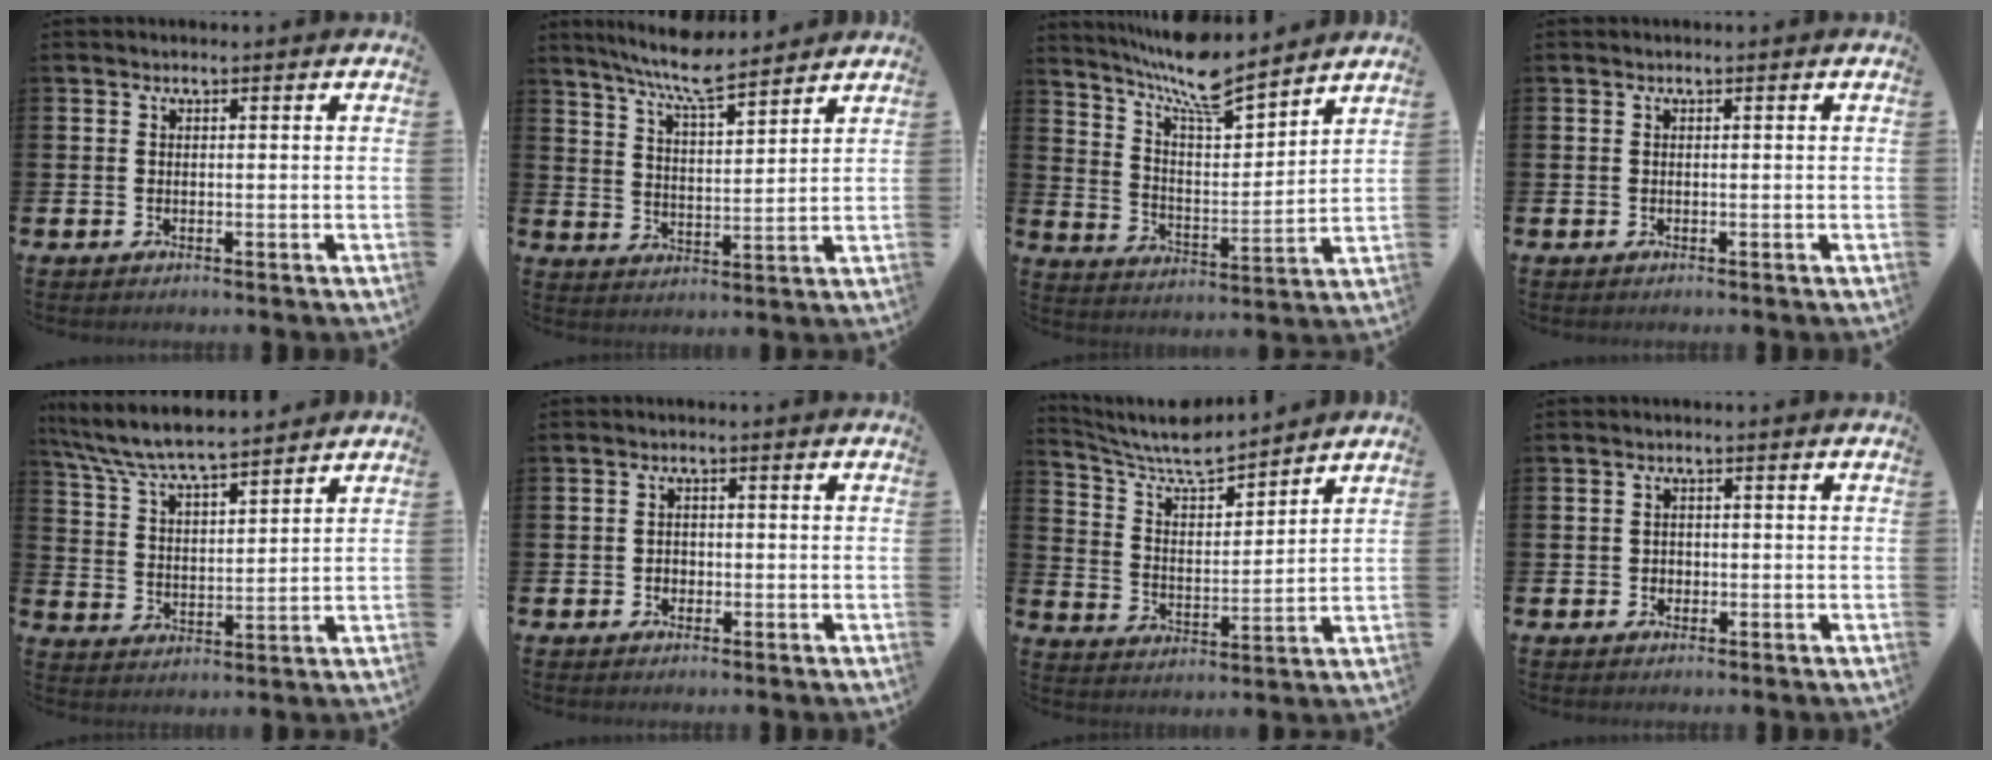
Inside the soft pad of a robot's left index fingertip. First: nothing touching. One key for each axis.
{"total": 8.2, "fx": 7.5, "fy": 0.7, "fz": 3.1, "tx": -0.087, "ty": -0.036, "tz": 0.135}
{"total": 9.5, "fx": 8.7, "fy": 1.4, "fz": 3.5, "tx": -0.096, "ty": -0.058, "tz": 0.153}
{"total": 0.0}
{"total": 7.2, "fx": 6.9, "fy": 0.6, "fz": 2.0, "tx": -0.066, "ty": -0.042, "tz": 0.122}
{"total": 1.3, "fx": -0.3, "fy": 1.2, "fz": 0.5, "tx": 0.000, "ty": 0.002, "tz": -0.011}
{"total": 7.7, "fx": 7.3, "fy": 1.1, "fz": 2.3, "tx": -0.078, "ty": -0.050, "tz": 0.128}
{"total": 1.1, "fx": -0.1, "fy": 1.1, "fz": 0.3, "tx": 0.002, "ty": 0.003, "tz": -0.007}